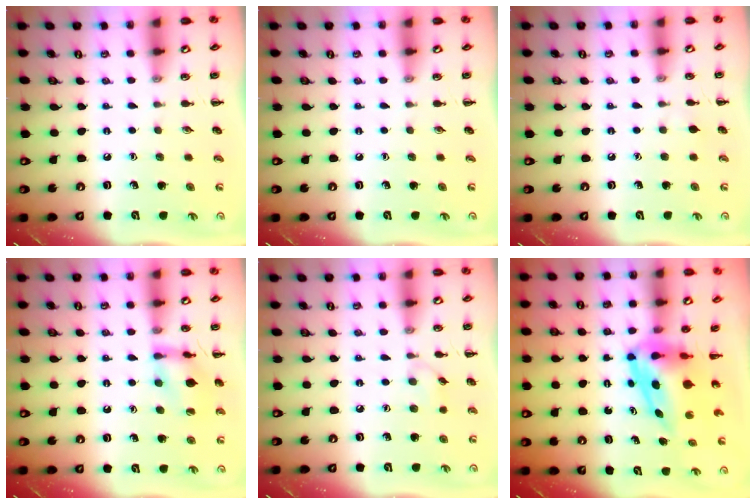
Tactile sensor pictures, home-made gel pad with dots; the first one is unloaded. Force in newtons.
{"total": 0.0}
{"total": 2.8, "press": 2.6, "slide": 1.1}
{"total": 13.1, "press": 13.0, "slide": 0.6}
{"total": 4.0, "press": 3.7, "slide": 1.5}
{"total": 8.2, "press": 7.9, "slide": 2.1}